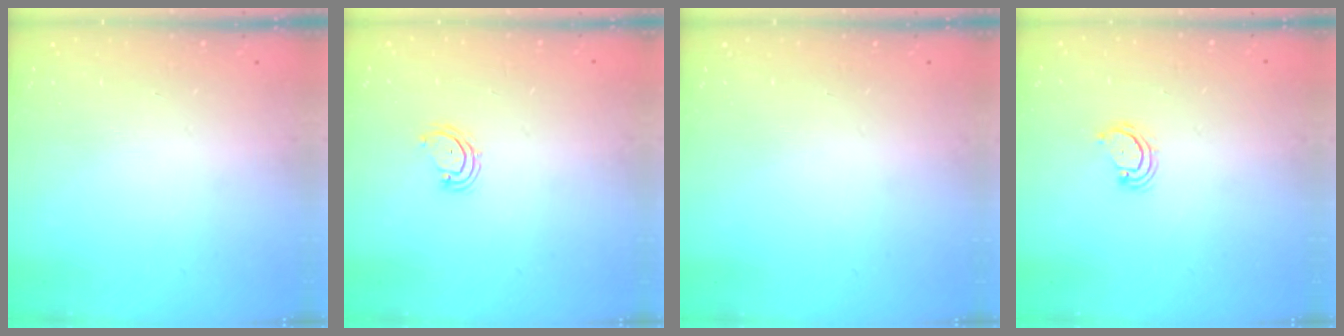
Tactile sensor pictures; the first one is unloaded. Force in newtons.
{"total": 4.1, "press": 4.1, "slide": 0.3}
{"total": 0.0}
{"total": 3.6, "press": 3.6, "slide": 0.4}